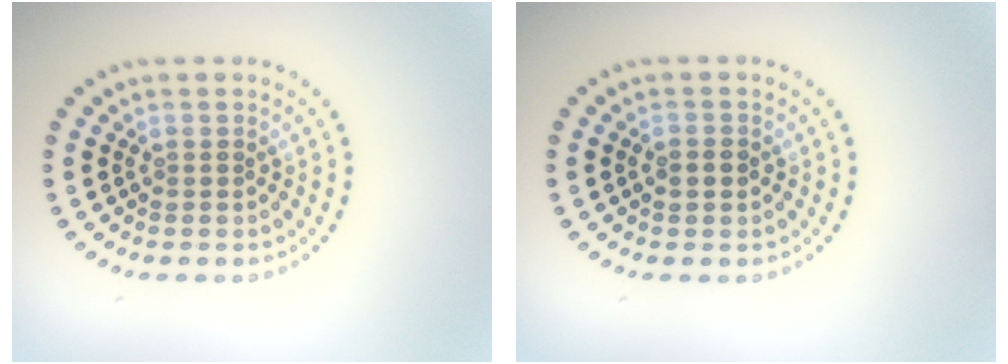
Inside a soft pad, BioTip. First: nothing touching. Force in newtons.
{"total": 1.7, "press": 1.7, "slide": 0.0}